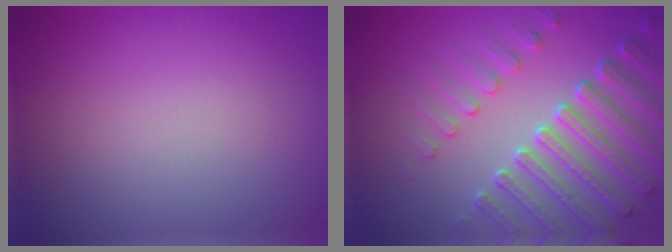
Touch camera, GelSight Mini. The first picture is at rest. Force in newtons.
{"total": 6.8, "press": 5.4, "slide": 4.1}